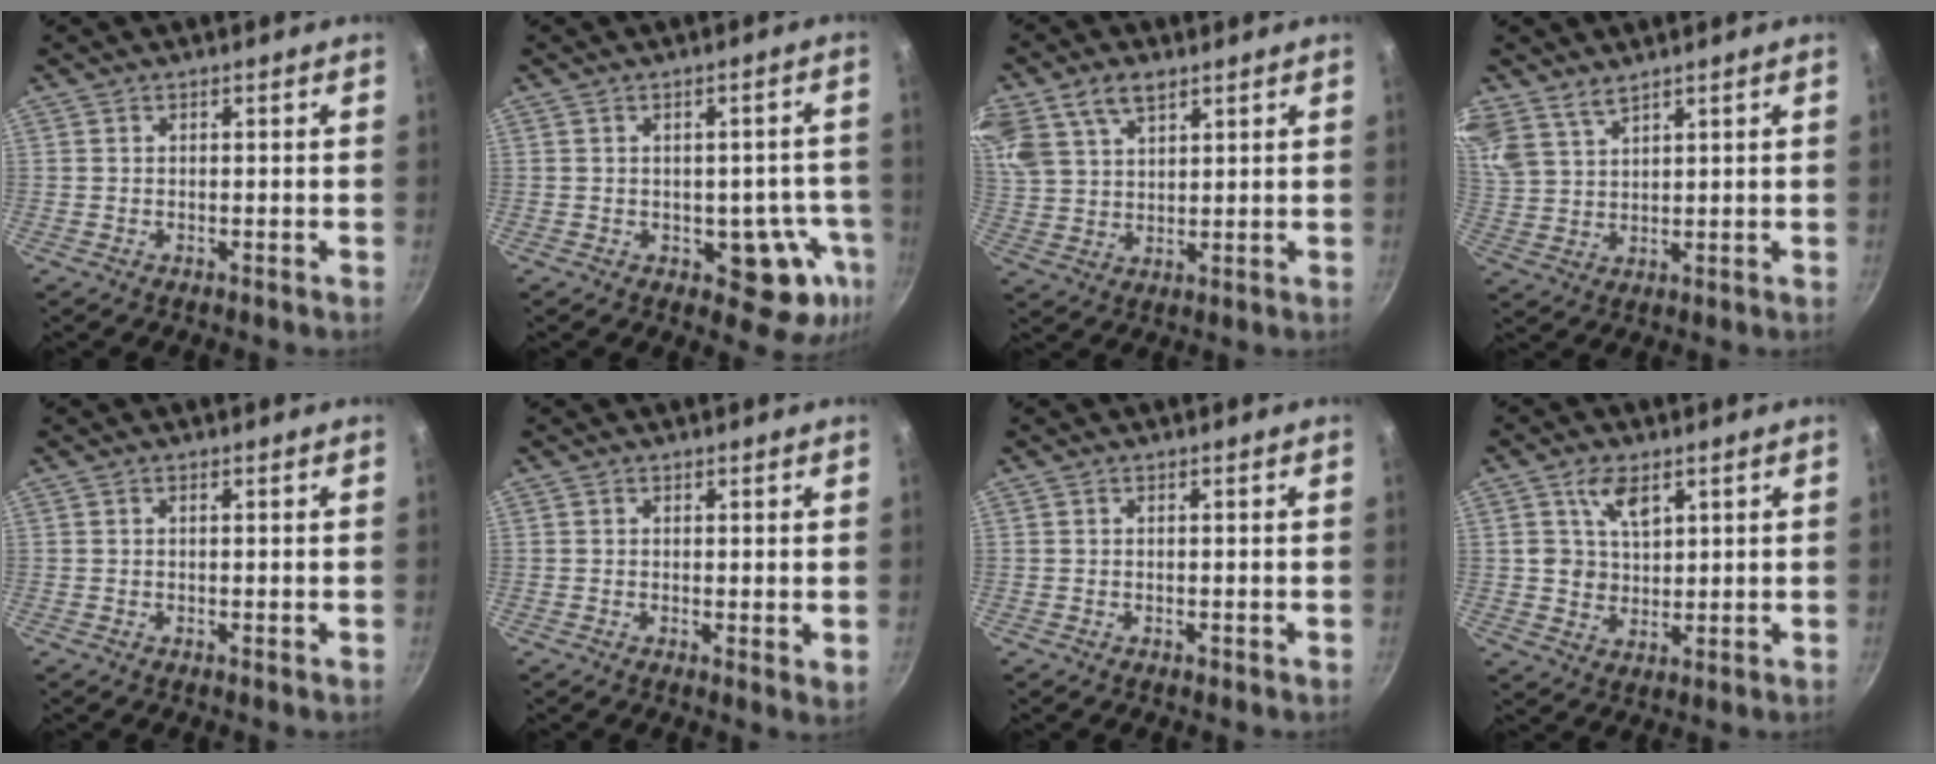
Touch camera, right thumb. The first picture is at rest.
{"total": 9.9, "force": [-3.0, 6.0, 7.2], "torque": [-0.024, 0.021, -0.032]}
{"total": 14.4, "force": [8.1, 8.9, 7.9], "torque": [-0.174, 0.014, 0.165]}
{"total": 7.6, "force": [5.8, 3.6, 3.4], "torque": [-0.069, -0.013, 0.128]}
{"total": 0.6, "force": [0.2, 0.1, 0.5], "torque": [-0.010, -0.002, 0.002]}
{"total": 2.0, "force": [0.7, 0.8, 1.7], "torque": [-0.023, -0.010, 0.008]}
{"total": 0.0}
{"total": 6.5, "force": [3.1, 4.3, 3.8], "torque": [-0.045, -0.015, 0.062]}